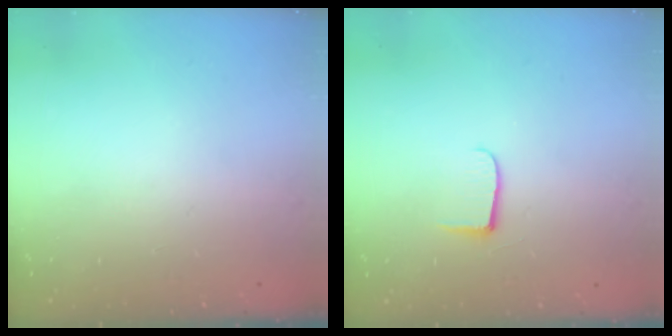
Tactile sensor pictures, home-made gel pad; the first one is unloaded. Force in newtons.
{"total": 6.1, "press": 6.1, "slide": 0.6}